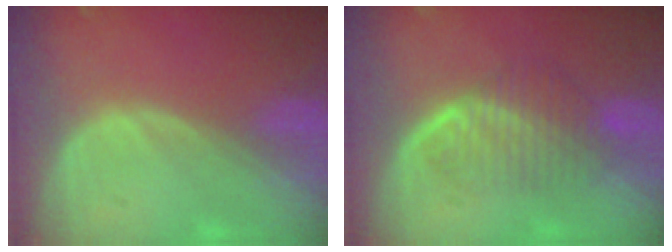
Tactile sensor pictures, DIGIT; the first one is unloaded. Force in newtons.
{"total": 6.7, "press": 6.4, "slide": 1.8}